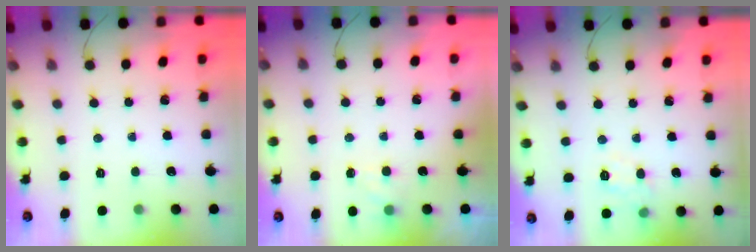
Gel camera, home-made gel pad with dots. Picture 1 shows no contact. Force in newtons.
{"total": 4.6, "press": 4.3, "slide": 1.5}
{"total": 8.1, "press": 8.0, "slide": 1.1}